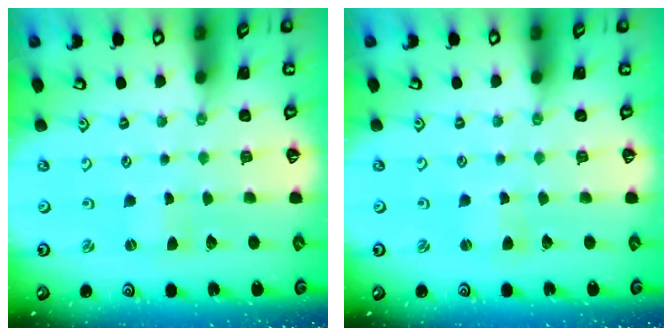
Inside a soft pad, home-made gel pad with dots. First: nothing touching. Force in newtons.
{"total": 2.6, "press": 2.5, "slide": 0.4}